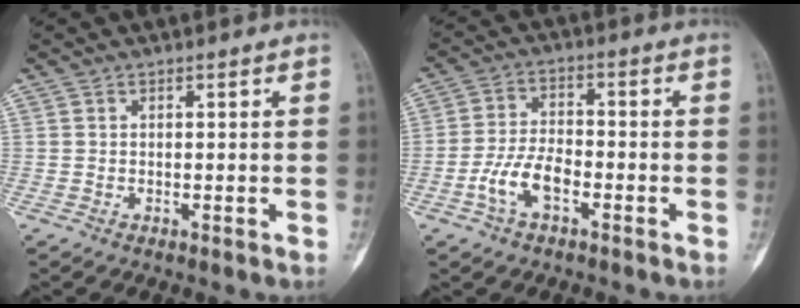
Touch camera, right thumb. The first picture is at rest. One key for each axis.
{"total": 7.4, "fx": -3.2, "fy": 3.8, "fz": 5.5, "tx": -0.105, "ty": 0.026, "tz": -0.064}